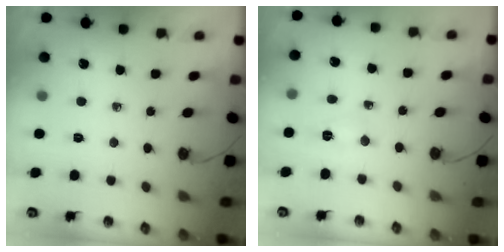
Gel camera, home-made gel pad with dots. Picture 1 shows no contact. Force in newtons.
{"total": 2.7, "press": 2.4, "slide": 1.1}